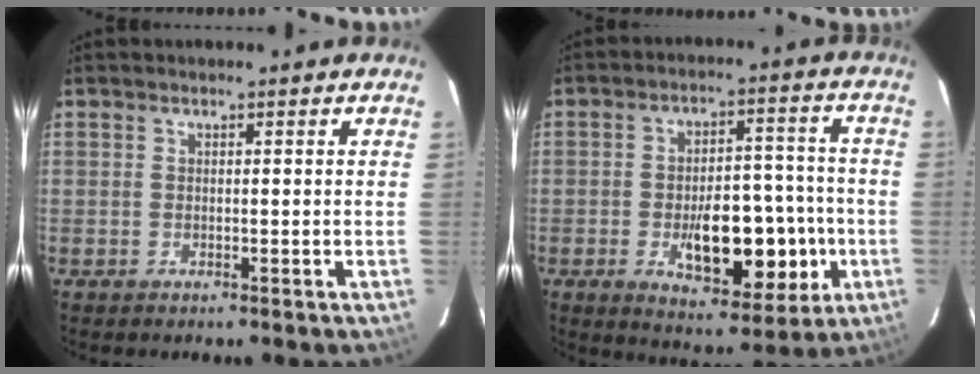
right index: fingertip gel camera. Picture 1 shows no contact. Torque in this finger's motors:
{"motor_torque": [1.19, -0.95, 0.63, 0.10]}